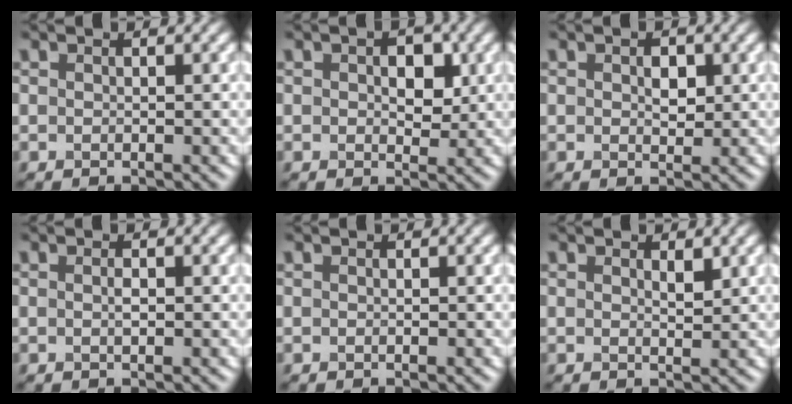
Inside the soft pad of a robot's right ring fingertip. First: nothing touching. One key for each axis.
{"total": 3.2, "fx": 0.6, "fy": 1.9, "fz": 2.4, "tx": -0.031, "ty": -0.001, "tz": 0.008}
{"total": 1.7, "fx": 0.3, "fy": 1.1, "fz": 1.3, "tx": -0.018, "ty": -0.001, "tz": 0.005}
{"total": 0.7, "fx": 0.0, "fy": 0.2, "fz": 0.6, "tx": -0.014, "ty": 0.000, "tz": 0.000}
{"total": 0.0}
{"total": 1.0, "fx": 0.6, "fy": 0.4, "fz": 0.7, "tx": -0.013, "ty": -0.004, "tz": 0.011}